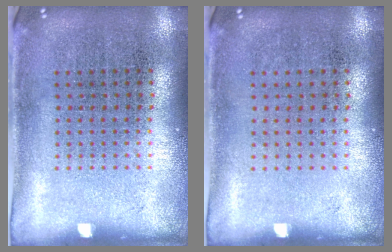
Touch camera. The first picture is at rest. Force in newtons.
{"total": 0.0}